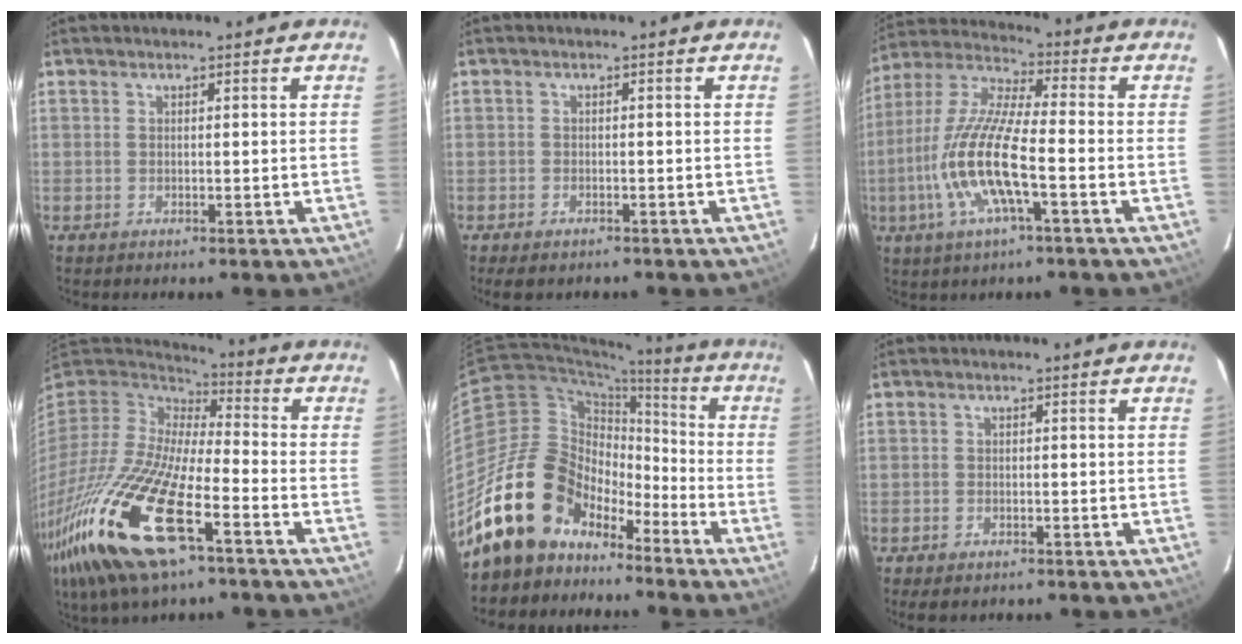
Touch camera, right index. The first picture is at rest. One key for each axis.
{"total": 3.5, "fx": -2.7, "fy": 1.7, "fz": 1.5, "tx": -0.040, "ty": -0.009, "tz": -0.043}
{"total": 15.2, "fx": -4.6, "fy": 2.9, "fz": 14.2, "tx": -0.297, "ty": -0.006, "tz": -0.095}
{"total": 26.8, "fx": -14.0, "fy": 8.1, "fz": 21.4, "tx": -0.434, "ty": -0.069, "tz": -0.267}
{"total": 17.4, "fx": -12.2, "fy": 11.0, "fz": 5.8, "tx": -0.119, "ty": 0.037, "tz": -0.209}
{"total": 2.6, "fx": -2.0, "fy": 1.3, "fz": 1.1, "tx": -0.027, "ty": -0.006, "tz": -0.033}